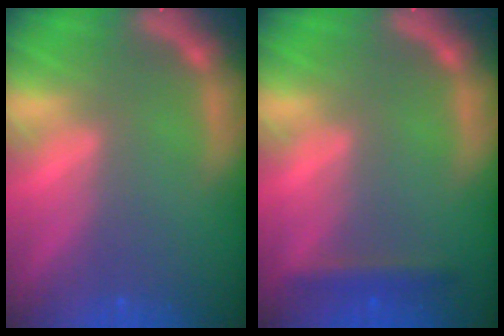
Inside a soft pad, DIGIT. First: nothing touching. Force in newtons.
{"total": 1.9}